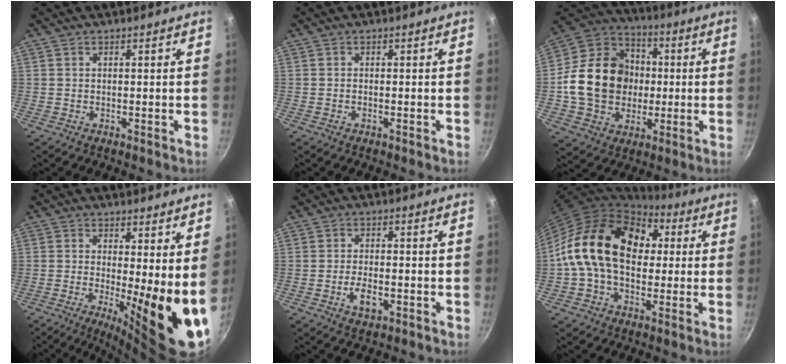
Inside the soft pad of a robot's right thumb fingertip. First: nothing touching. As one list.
[{"total": 0.5, "force": [-0.3, 0.0, 0.4], "torque": [-0.011, 0.003, -0.009]}, {"total": 19.8, "force": [-0.5, 16.4, 11.1], "torque": [-0.166, 0.034, -0.010]}, {"total": 12.7, "force": [-0.2, 2.8, 12.4], "torque": [-0.157, -0.028, -0.002]}, {"total": 4.4, "force": [-1.6, 2.1, 3.5], "torque": [-0.064, 0.009, -0.029]}, {"total": 20.3, "force": [2.6, 14.2, 14.3], "torque": [-0.218, 0.033, 0.028]}]